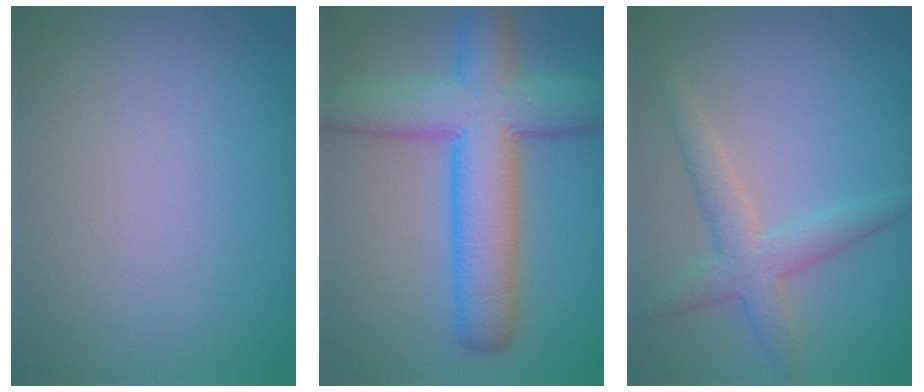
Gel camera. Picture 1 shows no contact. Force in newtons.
{"total": 9.0, "press": 8.9, "slide": 0.3}
{"total": 3.3, "press": 3.3, "slide": 0.0}